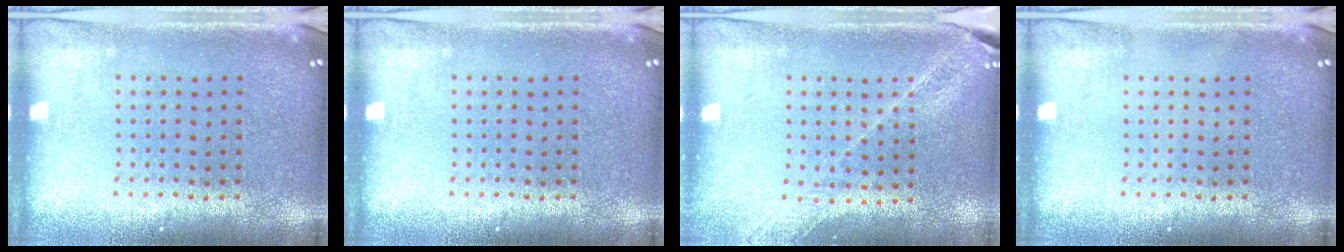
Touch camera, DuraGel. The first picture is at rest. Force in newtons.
{"total": 0.0}
{"total": 1.6, "press": 1.6, "slide": 0.2}
{"total": 0.0}